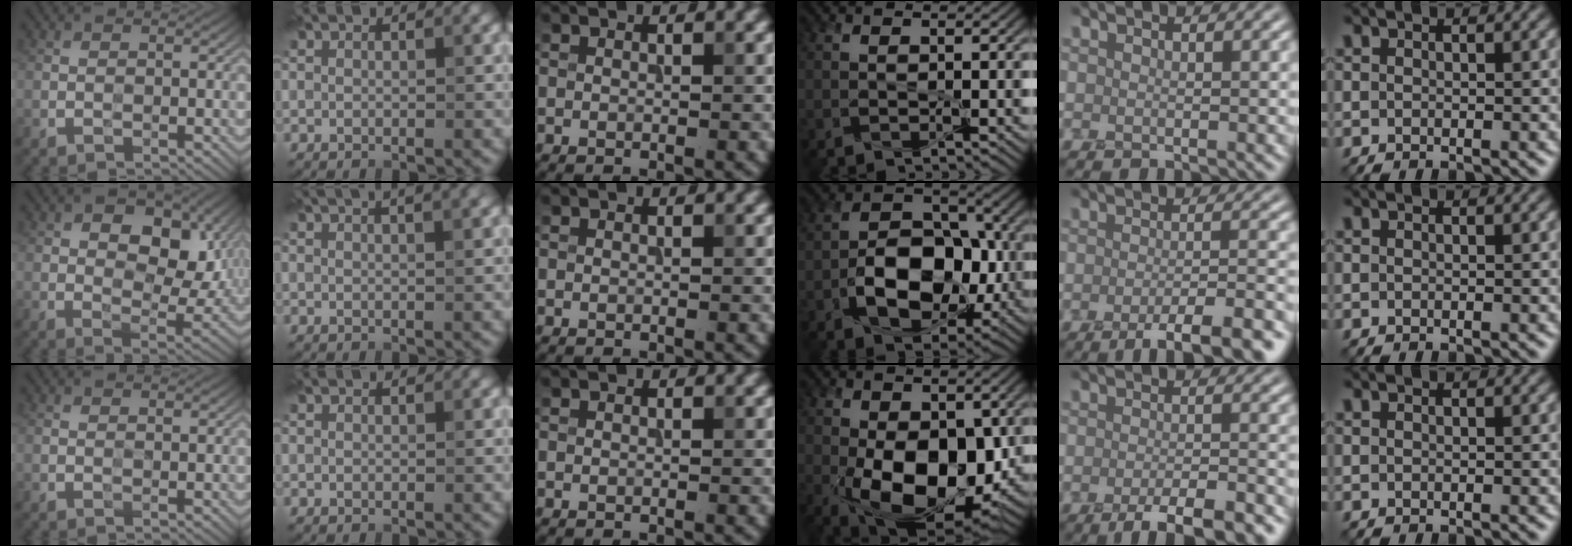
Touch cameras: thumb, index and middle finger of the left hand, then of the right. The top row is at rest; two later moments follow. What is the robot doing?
{"motion": "peel", "object": "velcro strap"}